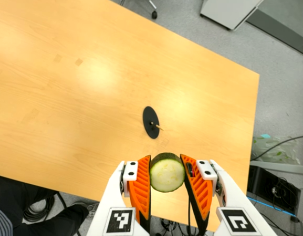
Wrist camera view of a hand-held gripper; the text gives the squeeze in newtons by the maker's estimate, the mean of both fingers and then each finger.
{"total": 11.2, "left": 10.4, "right": 12.0}